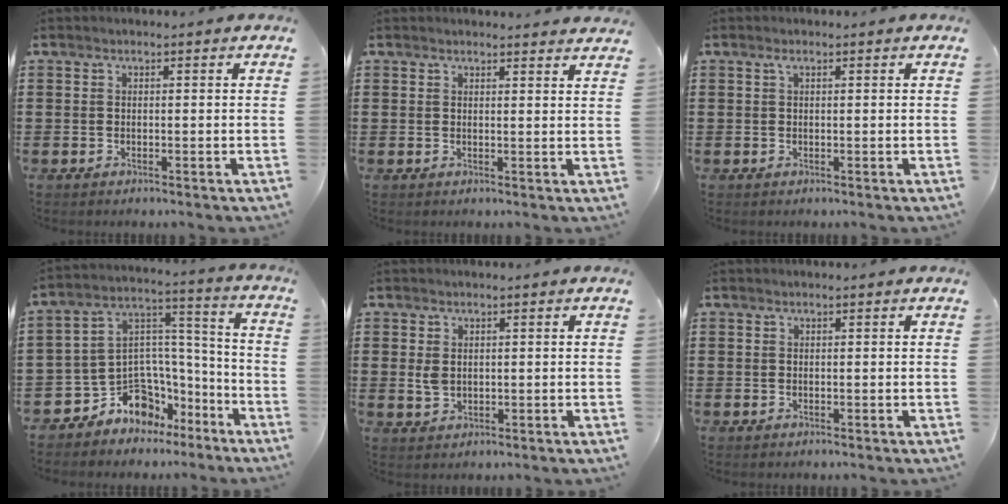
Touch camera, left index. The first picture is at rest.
{"total": 1.6, "force": [1.6, 0.1, 0.1], "torque": [0.003, -0.001, 0.029]}
{"total": 0.8, "force": [0.4, 0.2, 0.7], "torque": [-0.015, 0.003, 0.008]}
{"total": 8.6, "force": [-6.2, 5.8, 1.6], "torque": [-0.045, 0.004, -0.113]}
{"total": 2.2, "force": [0.3, 1.6, 1.5], "torque": [-0.041, 0.003, 0.003]}
{"total": 0.0}